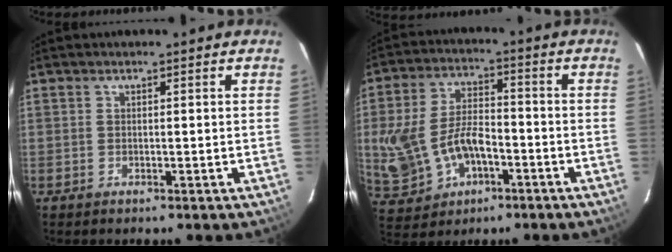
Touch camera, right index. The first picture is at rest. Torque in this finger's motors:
{"motor_torque": [0.80, 0.37, 0.33, 0.10]}